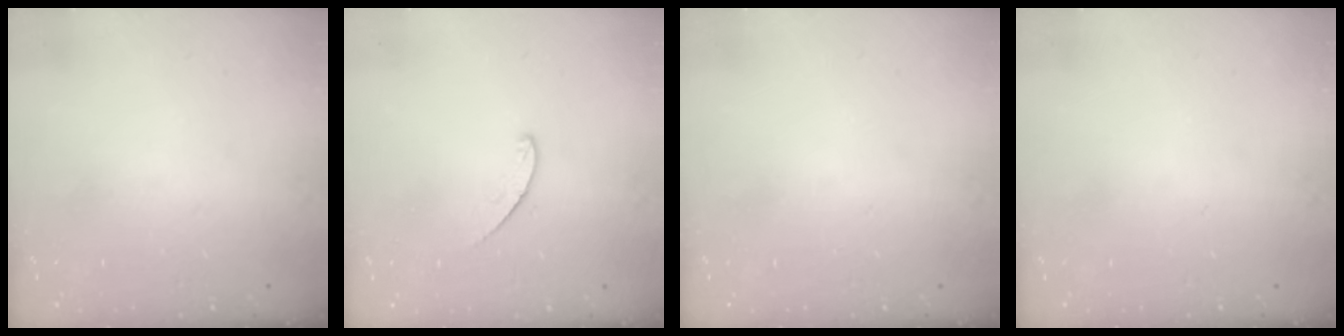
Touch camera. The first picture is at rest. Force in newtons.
{"total": 4.6, "press": 4.6, "slide": 0.4}
{"total": 0.0}
{"total": 0.0}